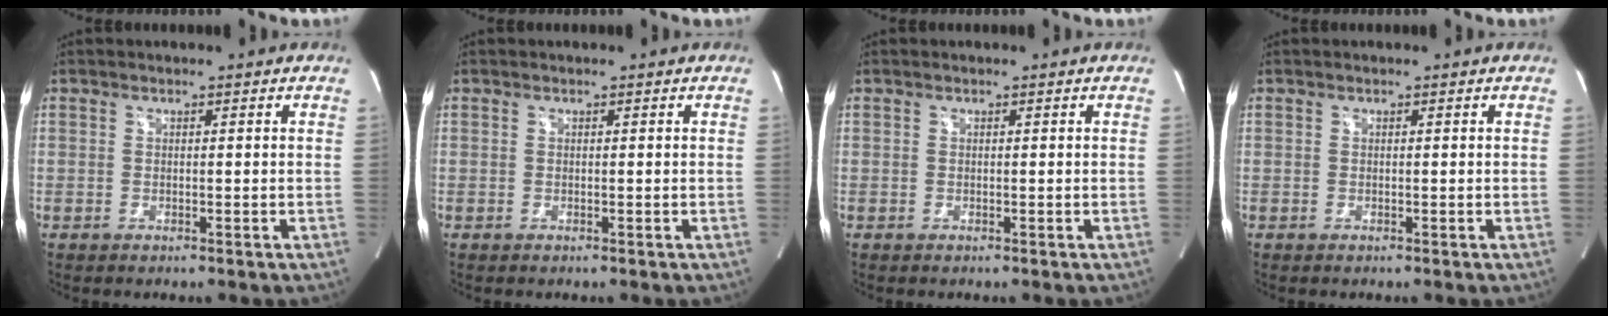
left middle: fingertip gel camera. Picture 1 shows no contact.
{"total": 0.0}
{"total": 0.0}
{"total": 0.0}